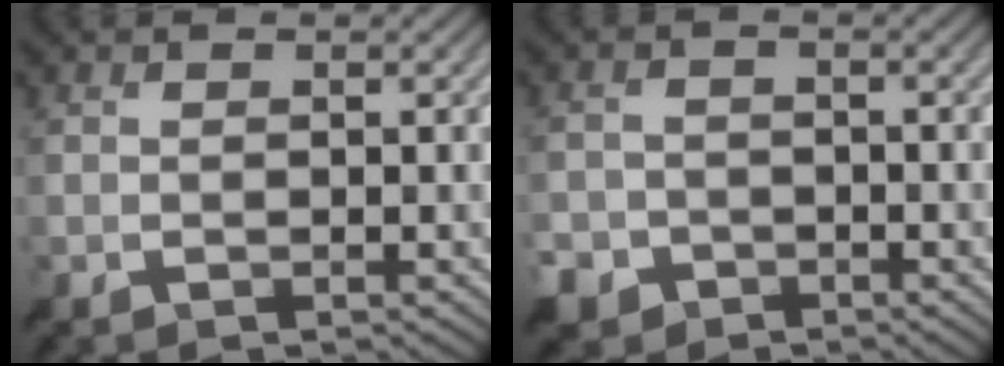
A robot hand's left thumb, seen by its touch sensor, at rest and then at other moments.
{"total": 3.9, "force": [-2.6, 2.8, 1.0], "torque": [-0.028, -0.004, -0.049]}